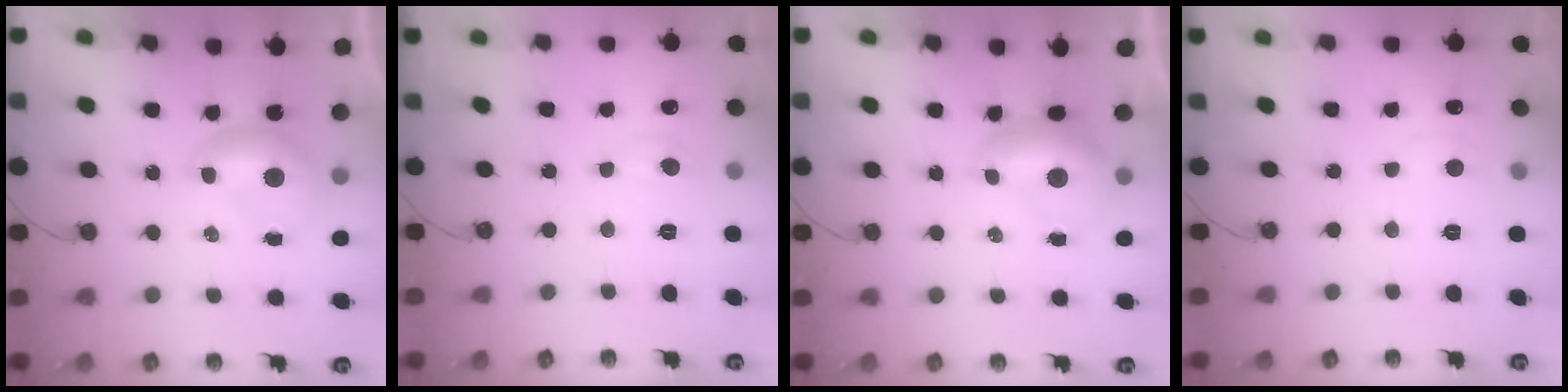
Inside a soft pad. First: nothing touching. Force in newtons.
{"total": 1.5, "press": 1.5, "slide": 0.1}
{"total": 0.6, "press": 0.5, "slide": 0.4}
{"total": 1.2, "press": 1.0, "slide": 0.7}